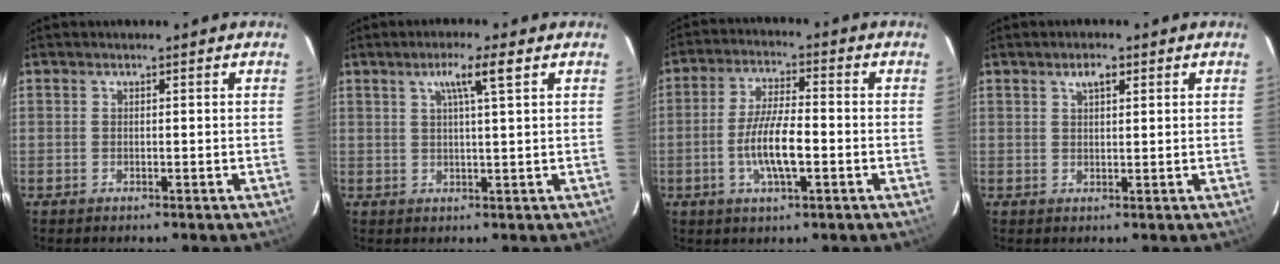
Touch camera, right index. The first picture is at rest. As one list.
[{"total": 4.6, "force": [2.2, -0.3, 4.0], "torque": [-0.071, 0.005, 0.039]}, {"total": 8.7, "force": [-2.4, 2.2, 8.1], "torque": [-0.160, -0.002, -0.045]}, {"total": 2.6, "force": [1.4, 1.1, 1.9], "torque": [-0.032, 0.008, 0.024]}]